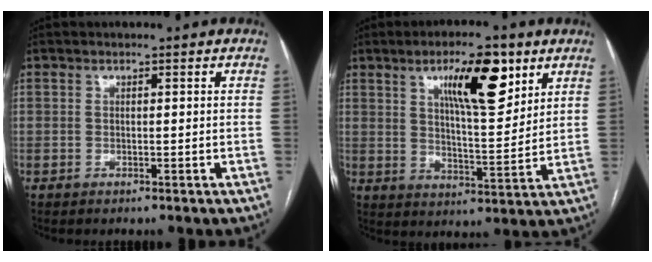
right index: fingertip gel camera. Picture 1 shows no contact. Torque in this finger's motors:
{"motor_torque": [1.11, 1.03, 0.29, 0.08]}